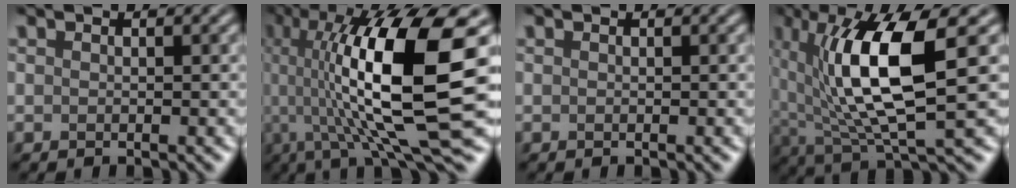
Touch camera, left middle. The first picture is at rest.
{"total": 14.5, "force": [2.1, 3.7, 13.9], "torque": [-0.234, 0.001, 0.046]}
{"total": 0.0}
{"total": 9.6, "force": [1.5, 2.6, 9.2], "torque": [-0.165, -0.003, 0.039]}